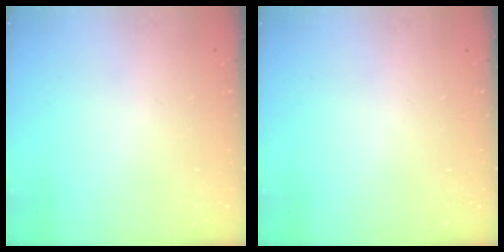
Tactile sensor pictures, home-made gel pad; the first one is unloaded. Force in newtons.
{"total": 0.0}